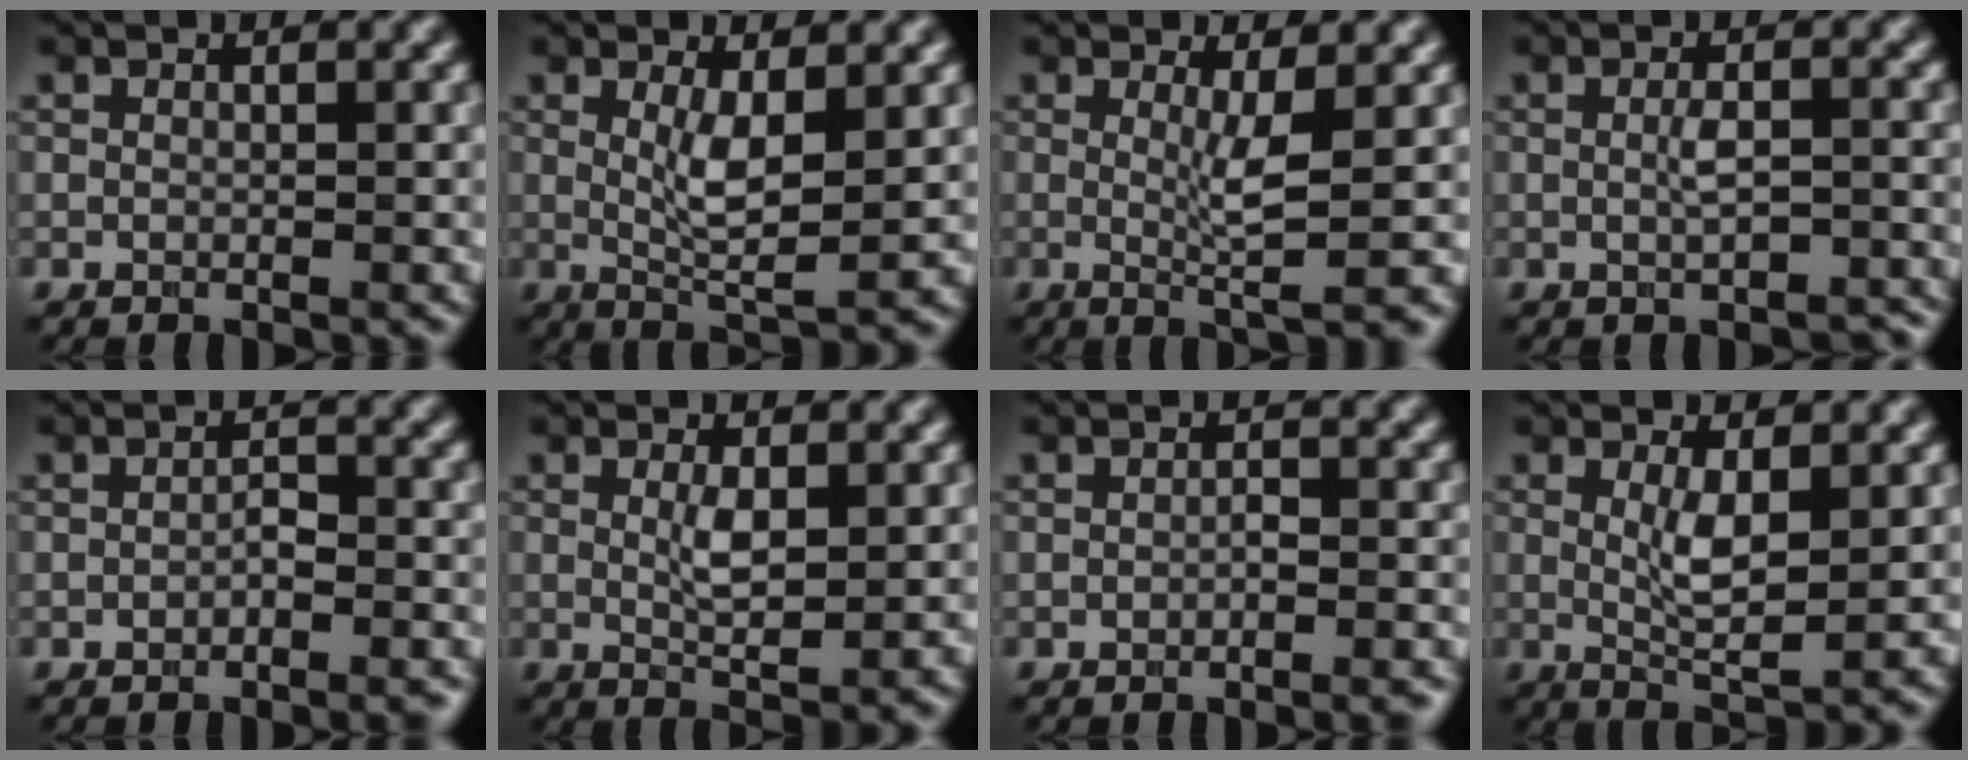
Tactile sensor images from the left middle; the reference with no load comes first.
{"total": 4.4, "force": [0.7, 1.1, 4.2], "torque": [-0.076, -0.011, 0.018]}
{"total": 3.9, "force": [0.2, 0.6, 3.9], "torque": [-0.066, -0.015, 0.004]}
{"total": 2.3, "force": [-0.6, 0.8, 2.1], "torque": [-0.040, -0.003, -0.006]}
{"total": 1.7, "force": [-1.0, 0.6, 1.2], "torque": [-0.020, 0.002, -0.016]}
{"total": 3.1, "force": [0.5, 0.8, 2.9], "torque": [-0.058, -0.007, 0.011]}
{"total": 1.3, "force": [-0.8, 0.3, 1.0], "torque": [-0.015, -0.001, -0.013]}
{"total": 4.0, "force": [0.7, 1.0, 3.8], "torque": [-0.069, -0.010, 0.017]}